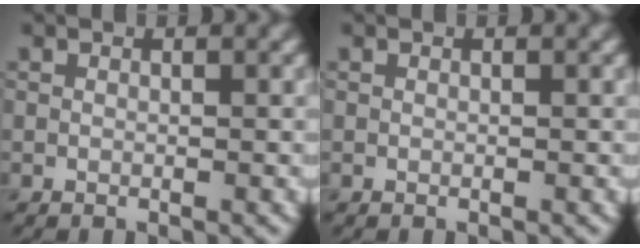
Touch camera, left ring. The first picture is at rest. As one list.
[{"total": 0.0}]